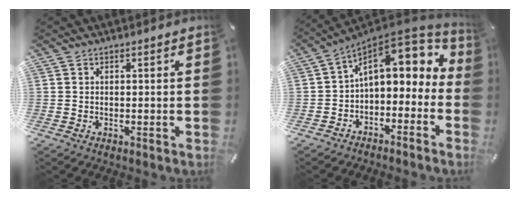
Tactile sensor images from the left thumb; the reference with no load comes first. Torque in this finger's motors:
{"motor_torque": [1.06, 3.21, 0.92, -0.48, 0.36]}